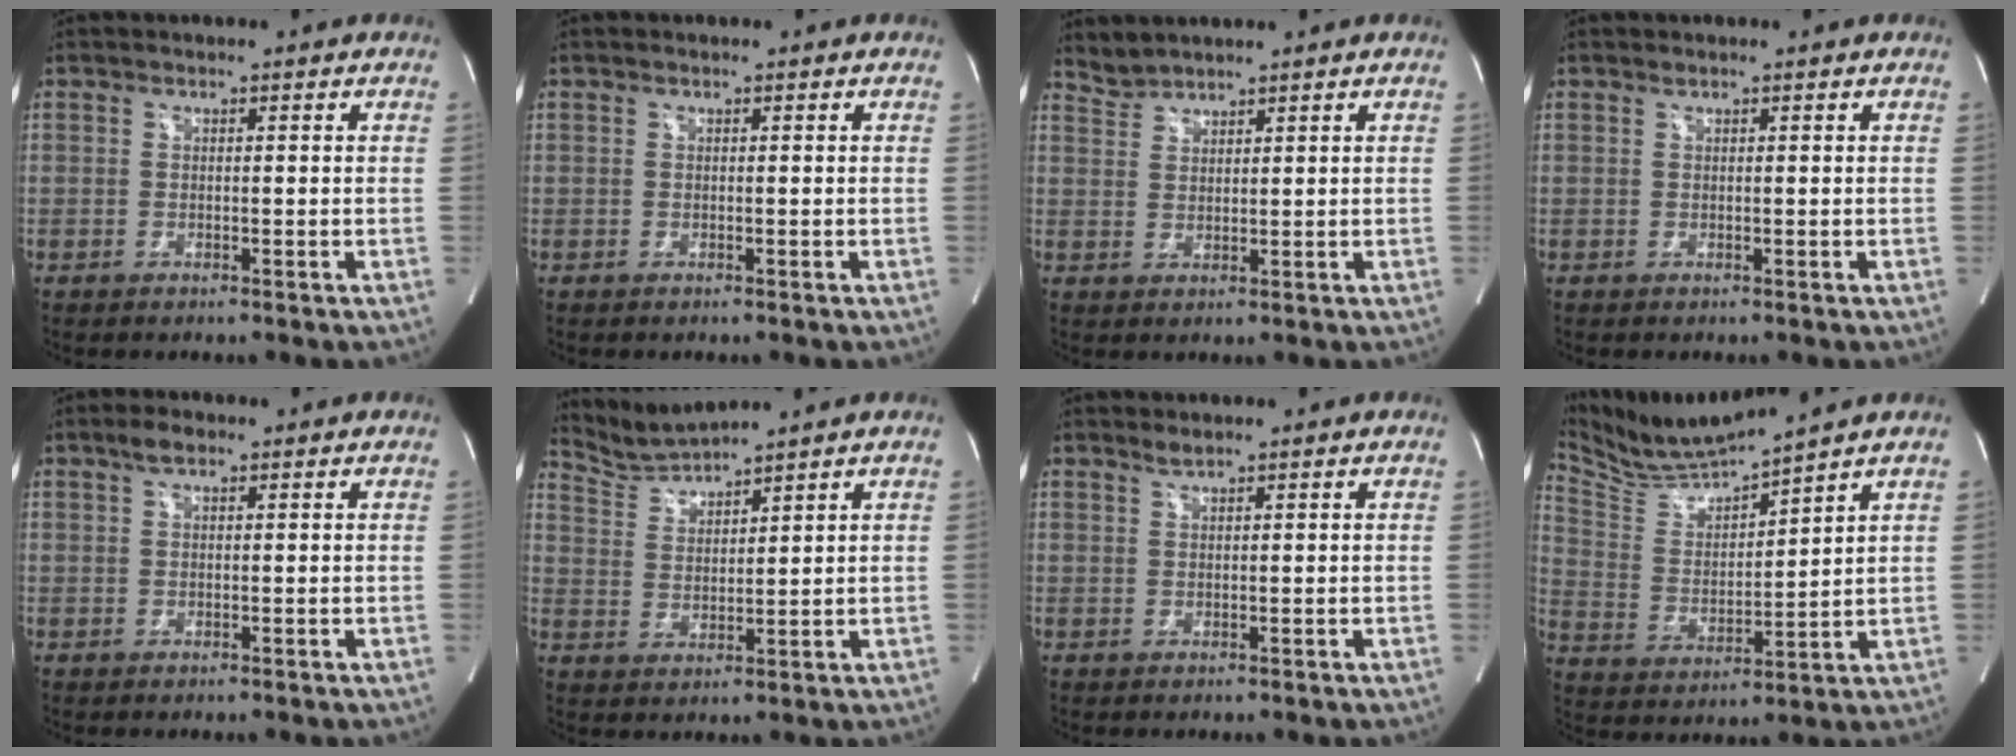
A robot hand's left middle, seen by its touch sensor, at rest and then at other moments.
{"total": 0.0}
{"total": 2.5, "force": [2.5, 0.0, -0.4], "torque": [0.000, 0.007, 0.057]}
{"total": 0.0}
{"total": 2.0, "force": [1.3, 0.8, 1.4], "torque": [-0.032, 0.011, 0.025]}
{"total": 5.1, "force": [4.8, -1.4, -0.5], "torque": [-0.004, -0.006, 0.109]}
{"total": 0.9, "force": [0.9, -0.1, 0.3], "torque": [-0.011, 0.001, 0.020]}
{"total": 9.7, "force": [9.3, -1.5, 2.6], "torque": [-0.068, -0.008, 0.194]}